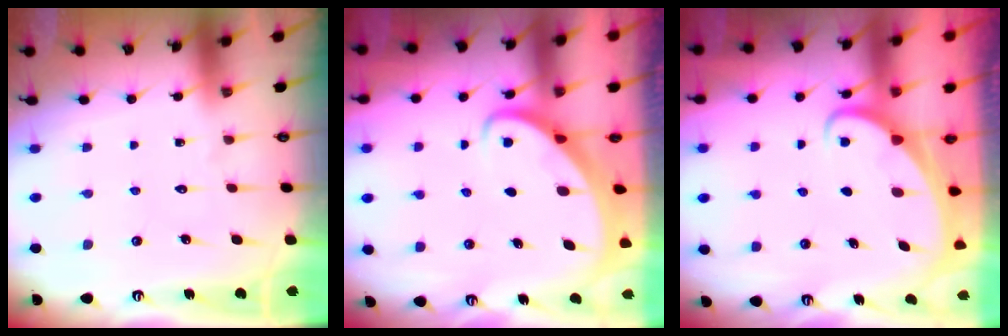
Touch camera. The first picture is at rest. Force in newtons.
{"total": 2.6, "press": 2.6, "slide": 0.3}
{"total": 1.9, "press": 1.9, "slide": 0.2}